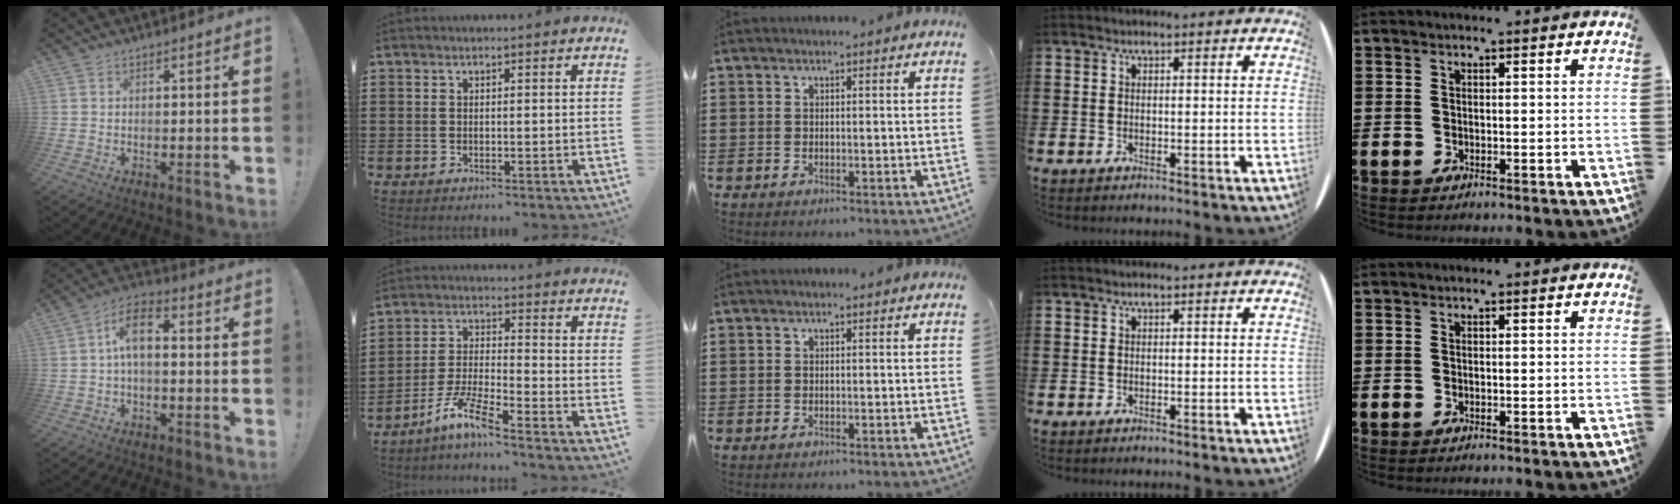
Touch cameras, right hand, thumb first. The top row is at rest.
{"thumb": {"total": 8.9, "force": [0.4, 4.4, 7.7], "torque": [-0.139, 0.014, 0.012]}, "index": {"total": 7.0, "force": [-5.7, 0.1, 4.0], "torque": [-0.100, -0.012, -0.115]}}